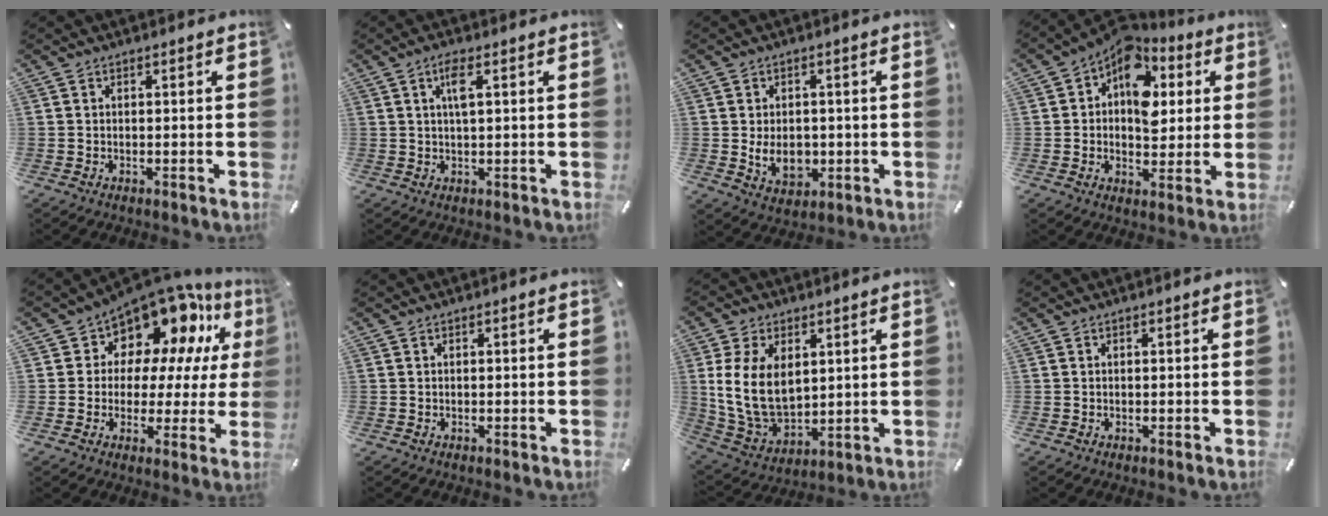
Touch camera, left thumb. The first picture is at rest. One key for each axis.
{"total": 4.3, "fx": 1.5, "fy": 1.0, "fz": 3.9, "tx": -0.082, "ty": 0.007, "tz": 0.023}
{"total": 7.2, "fx": -0.8, "fy": 5.5, "fz": 4.6, "tx": -0.077, "ty": -0.005, "tz": -0.016}
{"total": 13.2, "fx": 4.3, "fy": 9.4, "fz": 8.2, "tx": -0.120, "ty": -0.029, "tz": 0.077}
{"total": 13.0, "fx": 10.4, "fy": 6.7, "fz": 4.1, "tx": -0.075, "ty": -0.103, "tz": 0.185}
{"total": 0.0}
{"total": 13.3, "fx": 3.0, "fy": 9.4, "fz": 9.0, "tx": -0.203, "ty": -0.010, "tz": 0.054}
{"total": 0.0}